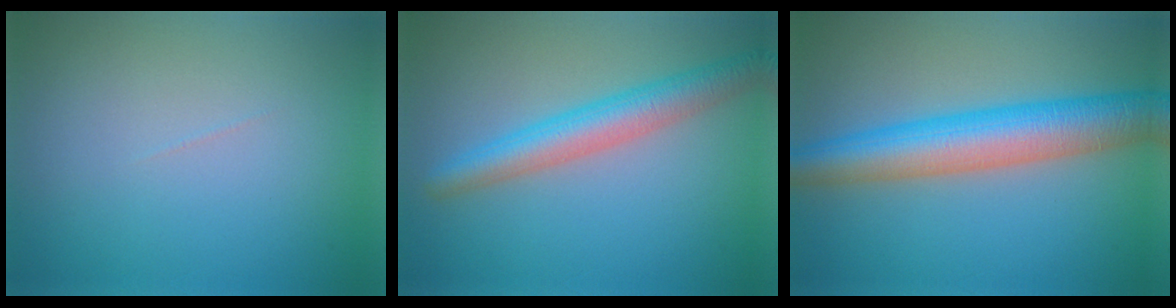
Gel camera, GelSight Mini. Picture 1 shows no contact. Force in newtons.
{"total": 4.6, "press": 4.6, "slide": 0.2}
{"total": 7.9, "press": 7.9, "slide": 0.4}